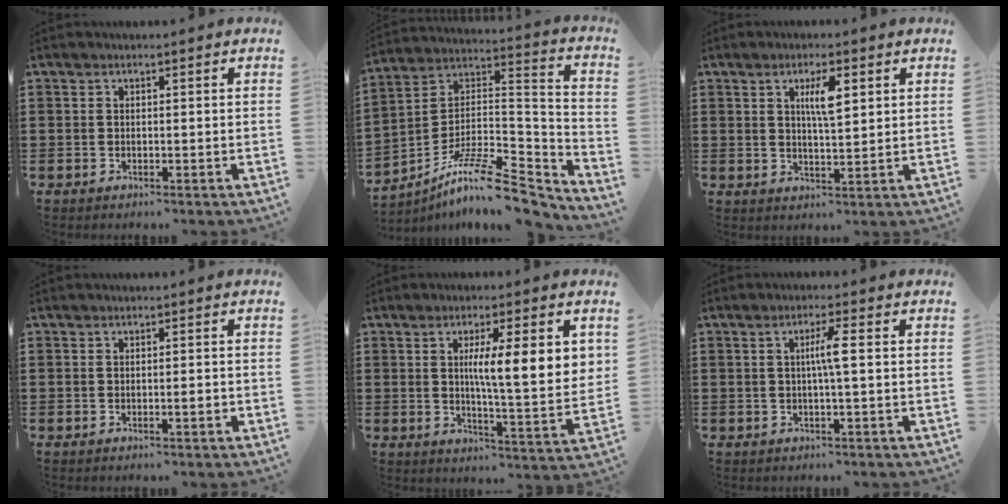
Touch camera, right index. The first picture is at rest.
{"total": 11.6, "force": [-9.0, 2.6, 6.9], "torque": [-0.121, 0.014, -0.172]}
{"total": 4.5, "force": [1.8, 1.1, 4.0], "torque": [-0.076, 0.004, 0.026]}
{"total": 1.4, "force": [-0.5, 0.2, 1.3], "torque": [-0.022, -0.001, -0.008]}
{"total": 9.5, "force": [2.9, 1.5, 8.9], "torque": [-0.150, -0.010, 0.040]}
{"total": 3.5, "force": [0.1, -0.2, 3.4], "torque": [-0.064, -0.003, -0.003]}